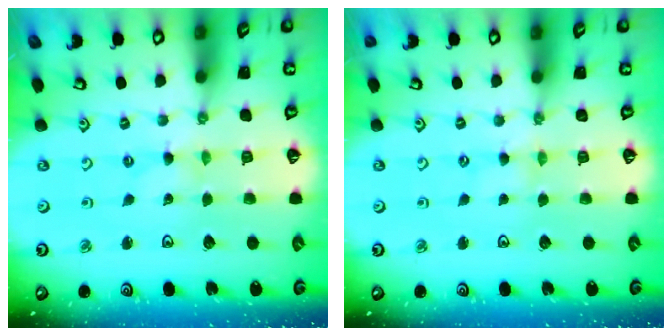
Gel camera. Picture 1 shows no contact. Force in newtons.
{"total": 1.2, "press": 1.1, "slide": 0.3}